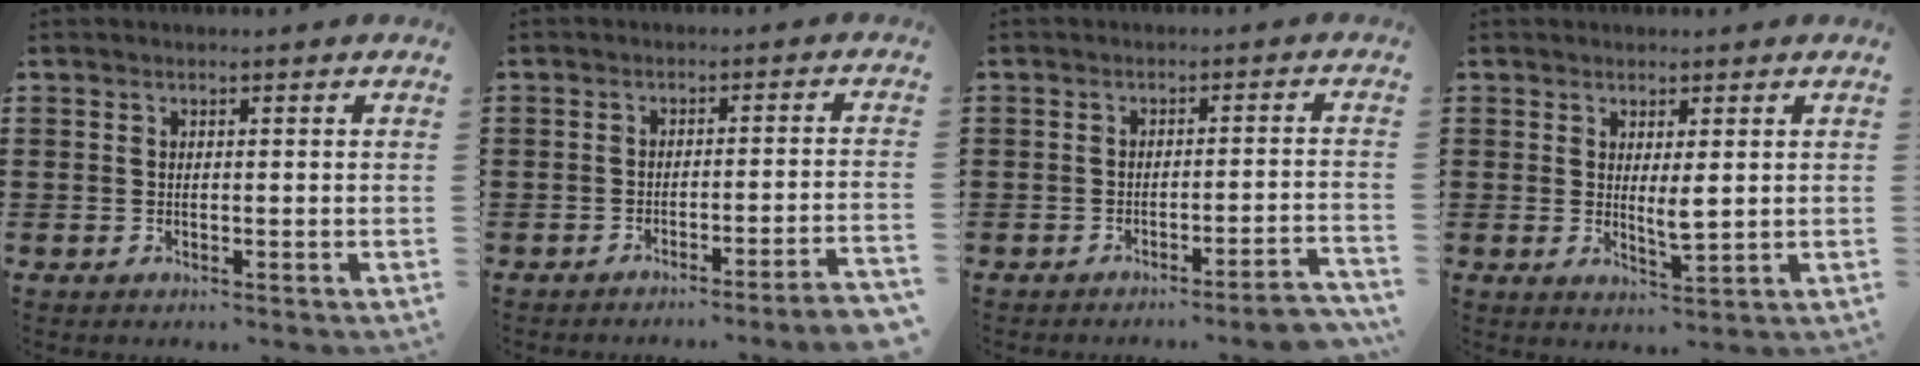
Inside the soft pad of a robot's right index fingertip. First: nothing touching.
{"total": 3.1, "force": [-2.7, -0.7, 1.4], "torque": [-0.023, -0.008, -0.056]}
{"total": 3.2, "force": [-2.8, -0.4, 1.4], "torque": [-0.024, -0.008, -0.057]}
{"total": 3.3, "force": [0.7, 0.8, 3.1], "torque": [-0.050, -0.004, 0.011]}